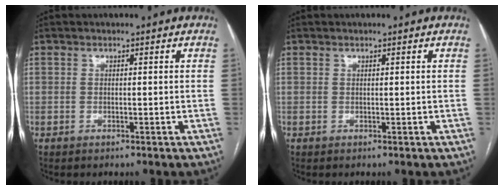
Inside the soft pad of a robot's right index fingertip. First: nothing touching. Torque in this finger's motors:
{"motor_torque": [0.02, 0.06, 0.00, 0.00]}